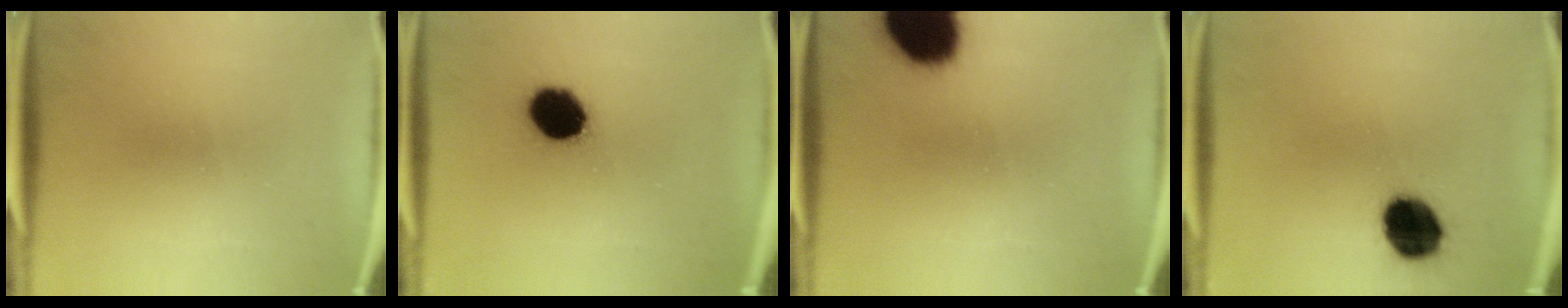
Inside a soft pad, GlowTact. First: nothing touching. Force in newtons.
{"total": 12.3}
{"total": 19.6}
{"total": 13.0}